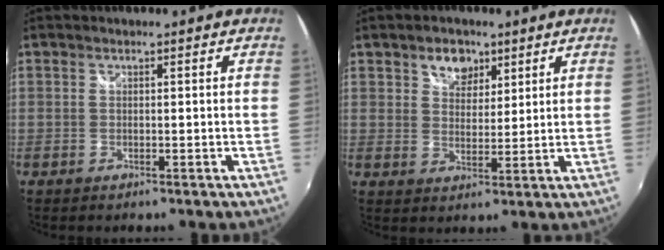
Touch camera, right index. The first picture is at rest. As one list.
[{"total": 5.6, "force": [3.3, 3.9, 2.2], "torque": [-0.026, 0.009, 0.058]}]